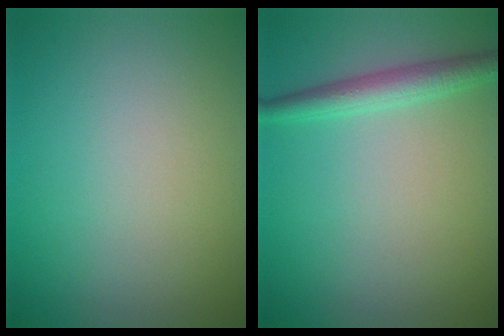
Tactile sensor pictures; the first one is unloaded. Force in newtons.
{"total": 2.5, "press": 2.5, "slide": 0.1}